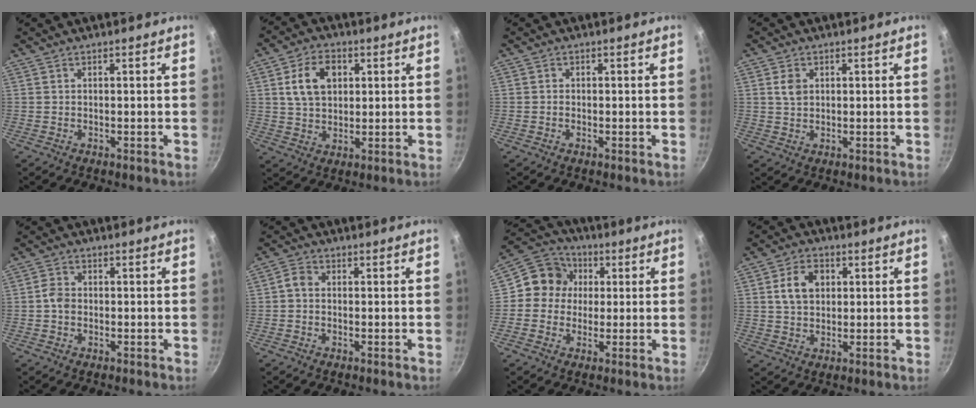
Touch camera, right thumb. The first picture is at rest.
{"total": 9.3, "force": [2.5, 6.5, 6.1], "torque": [-0.093, 0.002, 0.041]}
{"total": 0.6, "force": [-0.2, 0.6, 0.2], "torque": [-0.002, 0.001, -0.006]}
{"total": 3.2, "force": [0.9, 2.3, 2.0], "torque": [-0.029, -0.002, 0.017]}
{"total": 2.9, "force": [-0.4, 2.3, 1.7], "torque": [-0.028, 0.011, -0.012]}
{"total": 2.1, "force": [-0.4, 1.7, 1.2], "torque": [-0.028, 0.010, -0.016]}
{"total": 9.0, "force": [1.0, 8.4, 3.0], "torque": [-0.011, 0.017, -0.007]}
{"total": 7.2, "force": [1.7, 5.3, 4.6], "torque": [-0.063, 0.006, 0.026]}